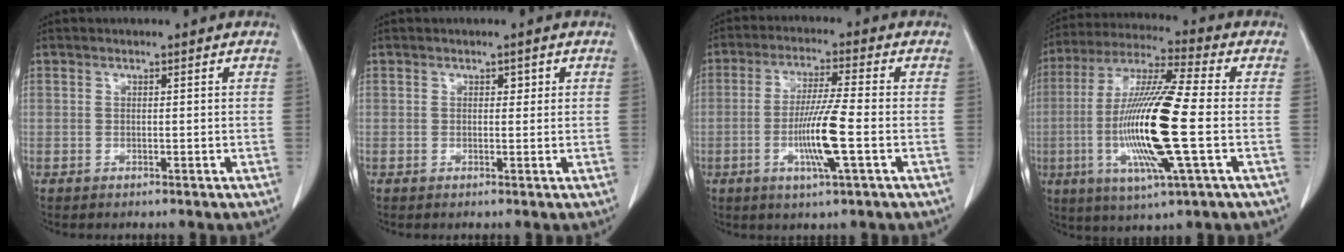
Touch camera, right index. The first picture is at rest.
{"total": 1.0, "force": [0.4, 0.7, 0.6], "torque": [-0.003, 0.001, 0.003]}
{"total": 8.9, "force": [-2.4, -0.6, 8.5], "torque": [-0.165, -0.011, -0.047]}
{"total": 17.8, "force": [-3.0, 0.7, 17.6], "torque": [-0.359, -0.012, -0.062]}